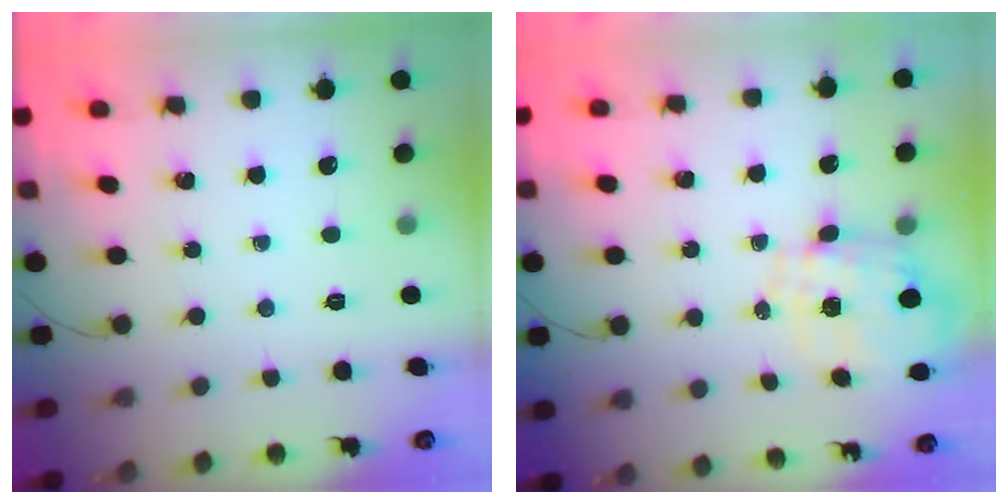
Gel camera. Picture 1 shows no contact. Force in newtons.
{"total": 1.5, "press": 1.4, "slide": 0.4}